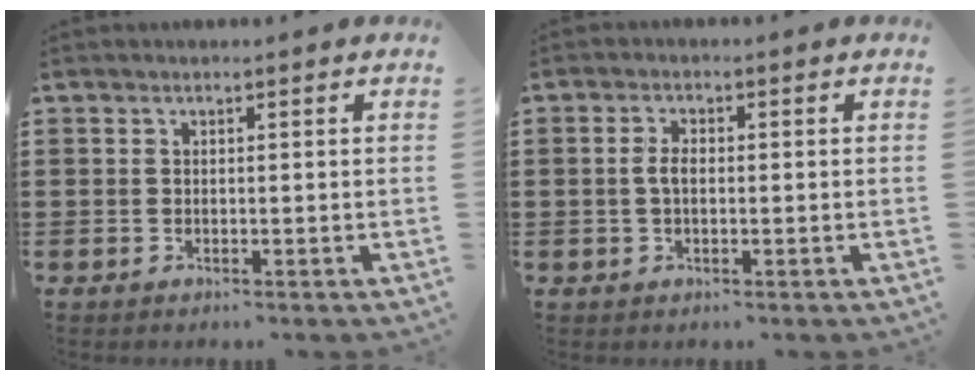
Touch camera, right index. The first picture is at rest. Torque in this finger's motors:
{"motor_torque": [0.42, -0.34, 0.27, 0.08]}